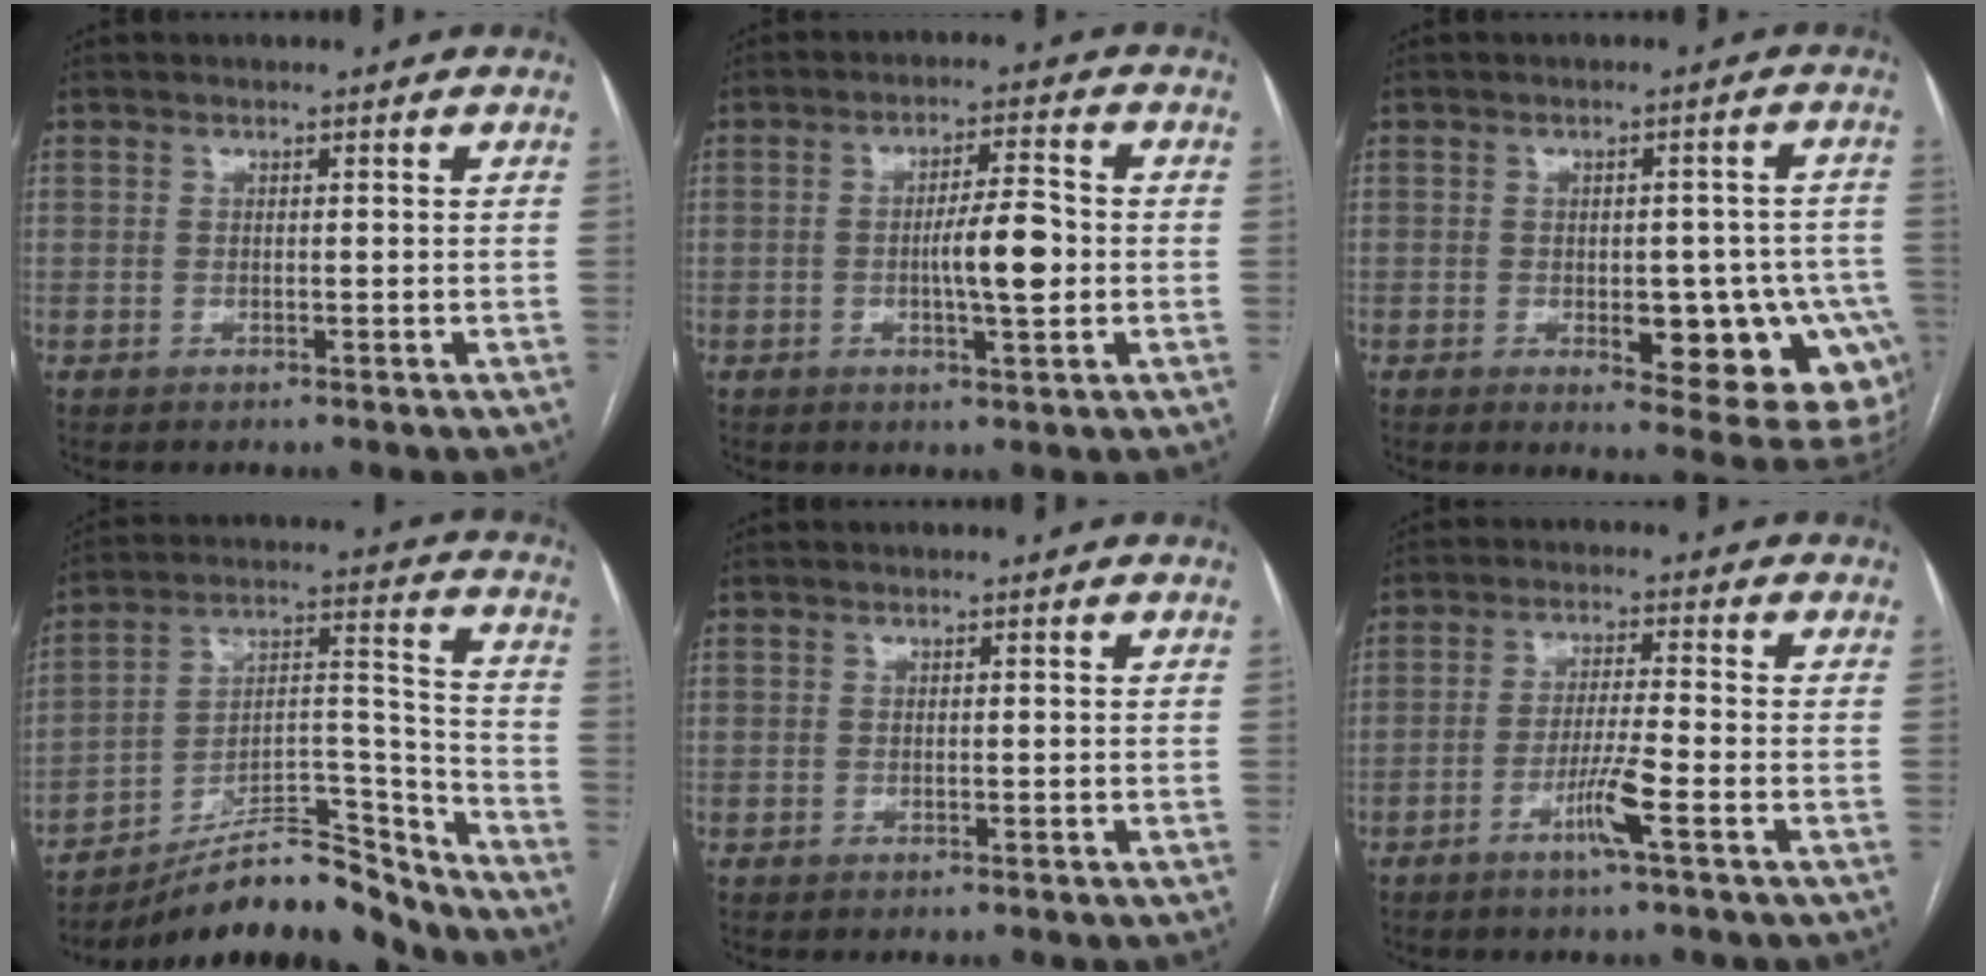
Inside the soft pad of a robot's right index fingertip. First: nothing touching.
{"total": 6.9, "force": [-0.9, 1.2, 6.8], "torque": [-0.113, 0.004, -0.015]}
{"total": 14.5, "force": [-4.8, 5.9, 12.3], "torque": [-0.078, 0.021, -0.045]}
{"total": 18.1, "force": [-16.3, 3.5, 7.1], "torque": [-0.113, 0.046, -0.269]}
{"total": 0.0}
{"total": 5.4, "force": [-2.7, -0.6, 4.6], "torque": [-0.089, -0.008, -0.054]}